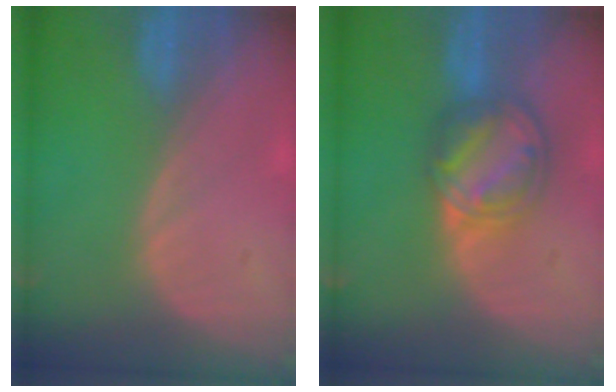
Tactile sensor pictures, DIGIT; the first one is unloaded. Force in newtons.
{"total": 7.8, "press": 6.7, "slide": 3.8}